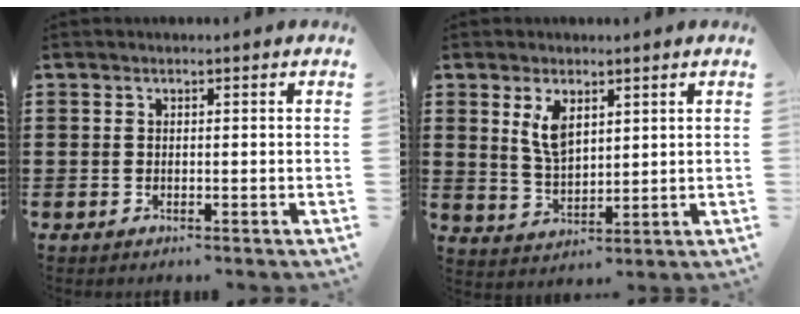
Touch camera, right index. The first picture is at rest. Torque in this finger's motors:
{"motor_torque": [0.25, 0.13, 0.40, 0.12]}